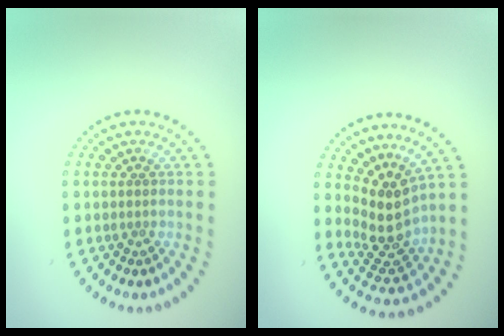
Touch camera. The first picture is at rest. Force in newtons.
{"total": 3.8, "press": 3.0, "slide": 2.4}